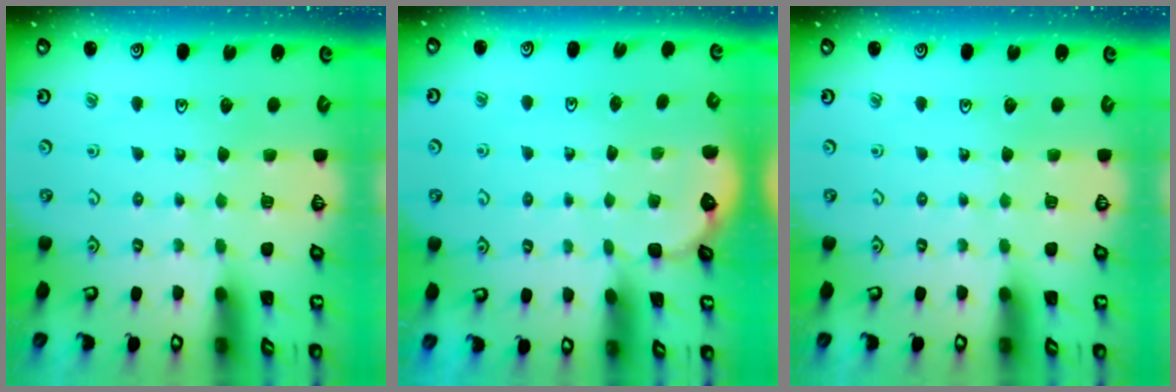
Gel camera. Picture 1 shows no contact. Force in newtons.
{"total": 1.6, "press": 0.9, "slide": 1.3}
{"total": 0.0}